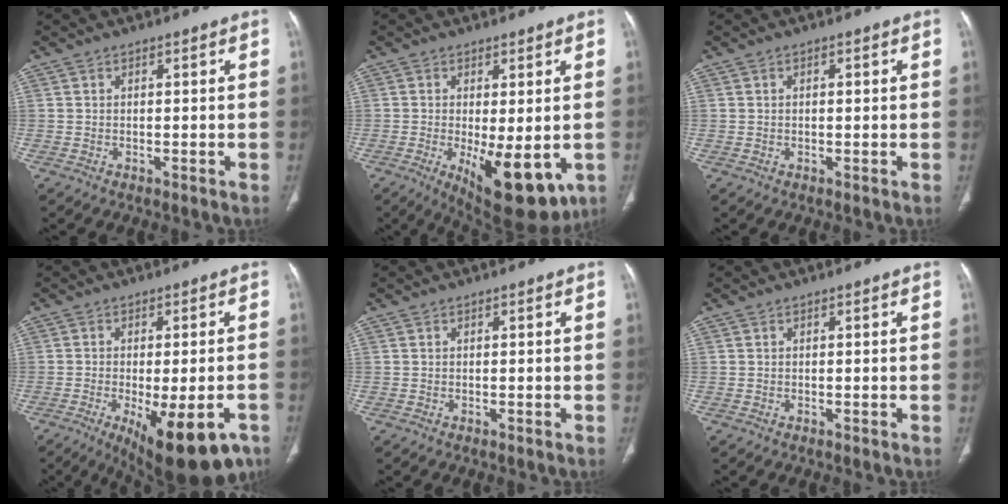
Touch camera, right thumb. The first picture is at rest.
{"total": 12.9, "force": [-3.6, 5.1, 11.3], "torque": [-0.155, -0.024, -0.035]}
{"total": 1.0, "force": [0.1, 0.4, 0.8], "torque": [-0.017, 0.003, 0.003]}
{"total": 16.8, "force": [-8.5, 6.3, 13.0], "torque": [-0.142, 0.001, -0.109]}
{"total": 0.0}
{"total": 0.0}